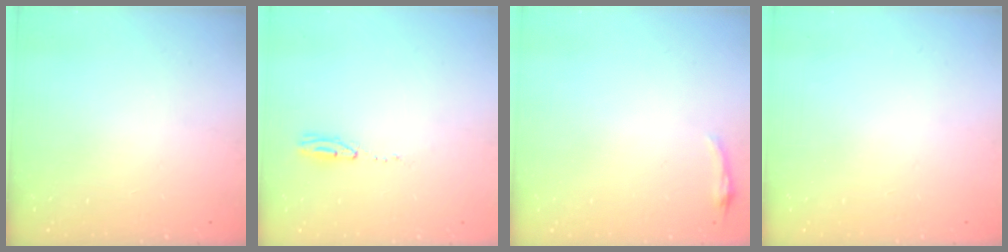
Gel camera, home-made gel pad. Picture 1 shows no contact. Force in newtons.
{"total": 14.6, "press": 5.0, "slide": 13.7}
{"total": 3.1, "press": 3.0, "slide": 0.7}
{"total": 0.0}